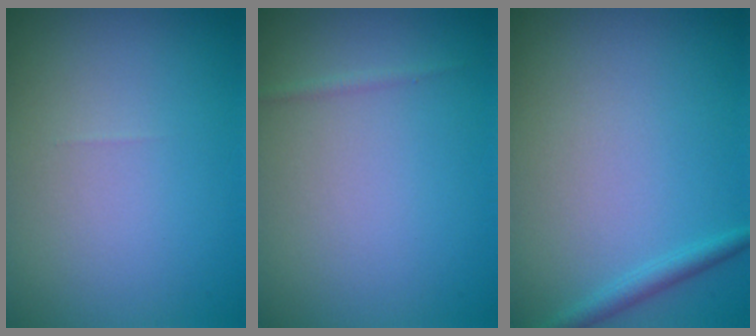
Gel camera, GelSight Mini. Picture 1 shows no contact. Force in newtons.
{"total": 0.5, "press": 0.5, "slide": 0.0}
{"total": 1.5, "press": 1.4, "slide": 0.1}